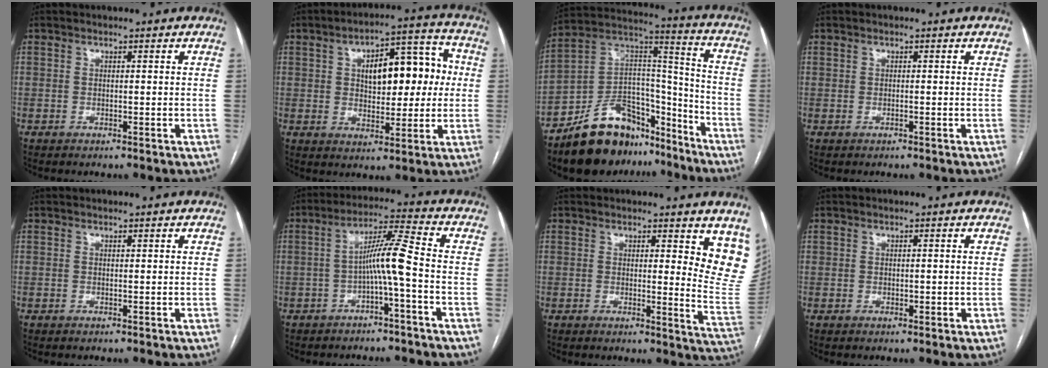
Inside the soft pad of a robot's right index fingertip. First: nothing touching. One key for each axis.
{"total": 13.5, "fx": 2.1, "fy": 6.3, "fz": 11.7, "tx": -0.168, "ty": 0.038, "tz": 0.039}
{"total": 19.4, "fx": -14.3, "fy": 9.5, "fz": 8.9, "tx": -0.139, "ty": 0.059, "tz": -0.231}
{"total": 0.0}
{"total": 0.0}
{"total": 7.0, "fx": -1.7, "fy": -0.5, "fz": 6.7, "tx": -0.122, "ty": 0.019, "tz": -0.030}
{"total": 9.3, "fx": 6.5, "fy": 1.9, "fz": 6.4, "tx": -0.057, "ty": -0.038, "tz": 0.056}
{"total": 1.0, "fx": 0.1, "fy": 0.8, "fz": 0.6, "tx": -0.013, "ty": 0.004, "tz": 0.007}